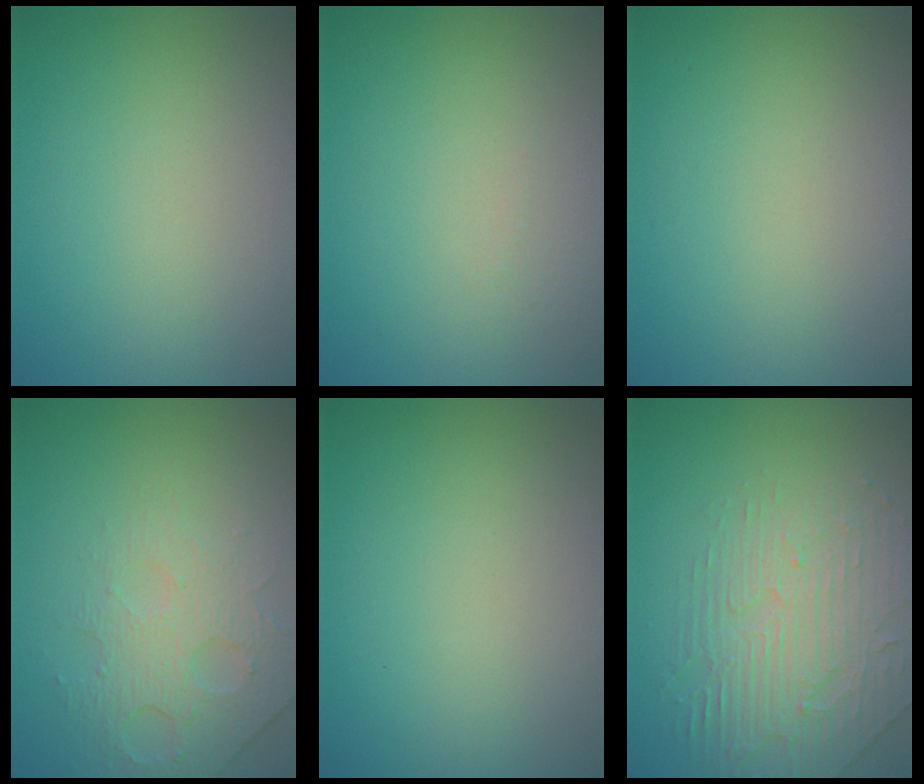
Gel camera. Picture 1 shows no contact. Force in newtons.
{"total": 1.0, "press": 0.9, "slide": 0.3}
{"total": 0.0}
{"total": 4.8, "press": 3.2, "slide": 3.6}
{"total": 0.0}
{"total": 4.2, "press": 3.8, "slide": 1.7}